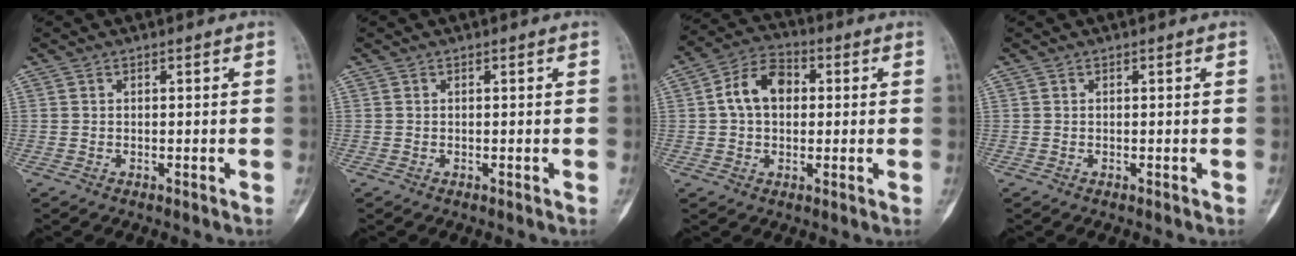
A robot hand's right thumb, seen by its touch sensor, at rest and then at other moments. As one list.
[{"total": 0.0}, {"total": 9.3, "force": [1.2, 6.4, 6.6], "torque": [-0.102, 0.022, 0.013]}, {"total": 0.0}]